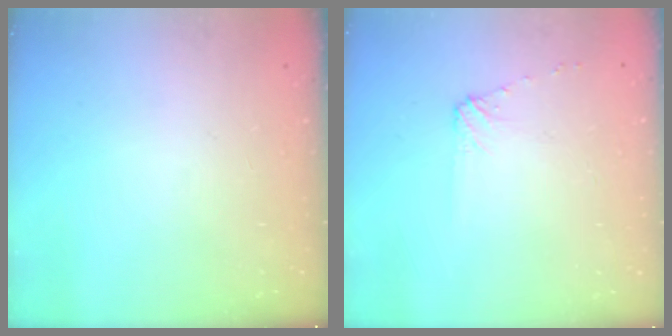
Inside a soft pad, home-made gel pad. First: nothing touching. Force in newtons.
{"total": 4.8, "press": 4.7, "slide": 0.7}